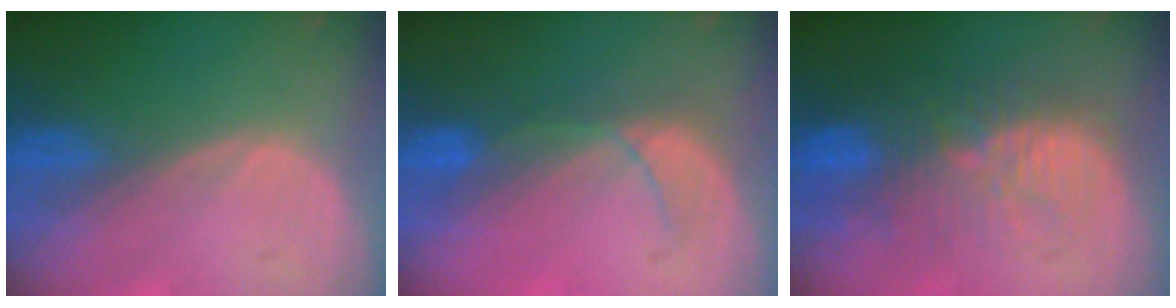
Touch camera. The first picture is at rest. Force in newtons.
{"total": 4.6, "press": 4.6, "slide": 0.8}
{"total": 11.4, "press": 9.9, "slide": 5.6}